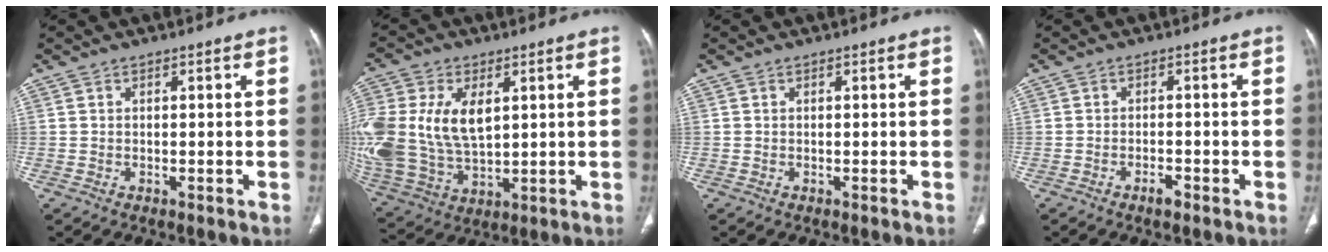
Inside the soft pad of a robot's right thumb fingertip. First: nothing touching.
{"total": 20.7, "force": [3.7, 13.0, 15.8], "torque": [-0.365, -0.008, 0.081]}
{"total": 0.0}
{"total": 1.1, "force": [-0.8, 0.3, 0.7], "torque": [-0.018, 0.005, -0.015]}